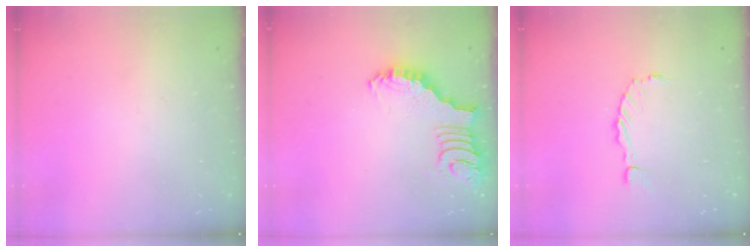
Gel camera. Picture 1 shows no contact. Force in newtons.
{"total": 2.7, "press": 2.7, "slide": 0.5}
{"total": 0.0}